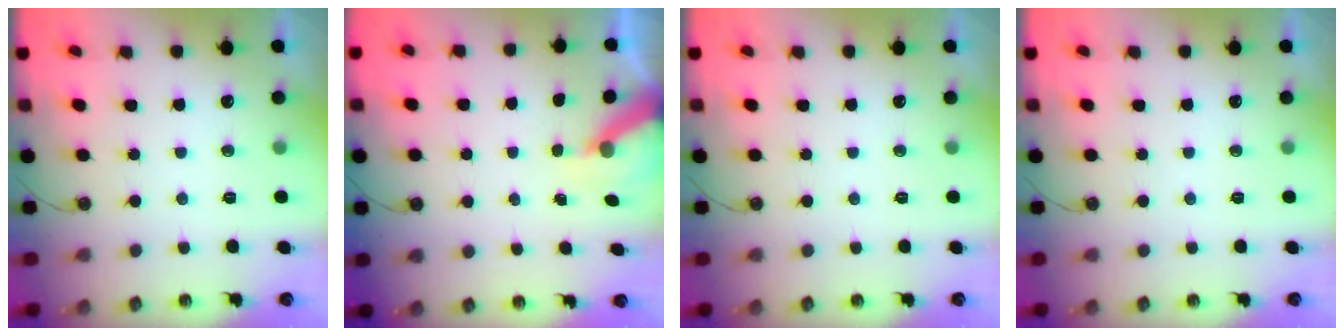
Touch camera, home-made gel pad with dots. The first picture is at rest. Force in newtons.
{"total": 6.5, "press": 6.4, "slide": 0.7}
{"total": 0.0}
{"total": 0.0}